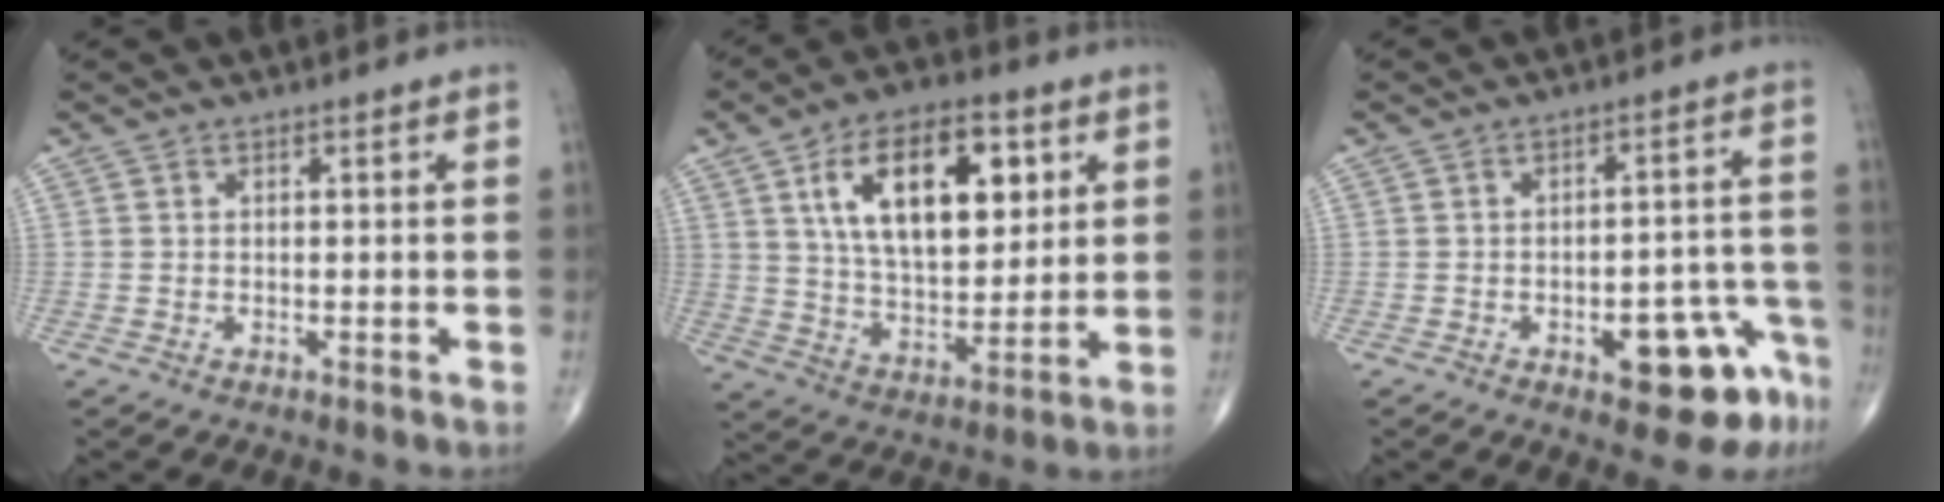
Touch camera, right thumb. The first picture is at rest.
{"total": 19.0, "force": [6.5, 9.9, 14.9], "torque": [-0.208, -0.021, 0.114]}
{"total": 11.7, "force": [-6.1, 4.8, 8.8], "torque": [-0.071, 0.052, -0.067]}